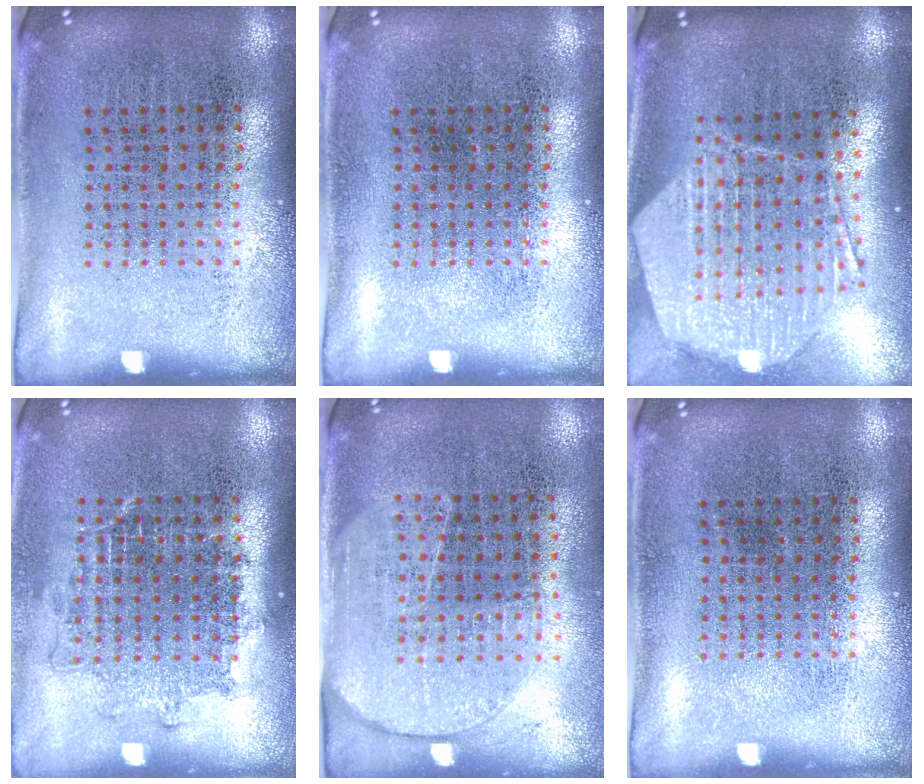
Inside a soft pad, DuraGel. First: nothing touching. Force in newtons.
{"total": 0.0}
{"total": 2.5, "press": 2.1, "slide": 1.4}
{"total": 1.2, "press": 1.1, "slide": 0.6}
{"total": 1.9, "press": 1.5, "slide": 1.1}
{"total": 0.0}